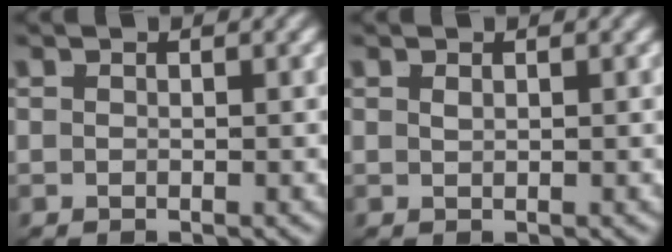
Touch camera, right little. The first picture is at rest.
{"total": 0.7, "force": [0.1, -0.7, 0.1], "torque": [0.002, -0.006, 0.010]}